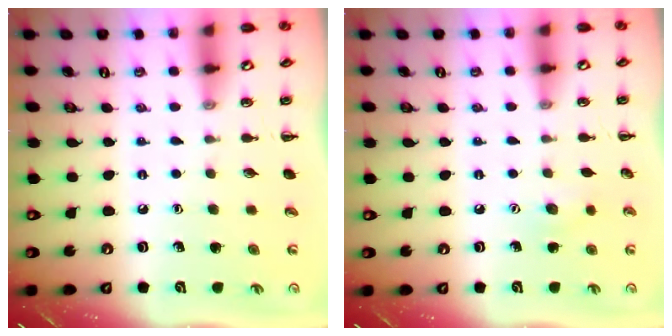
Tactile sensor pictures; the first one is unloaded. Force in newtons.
{"total": 5.9, "press": 5.7, "slide": 1.2}